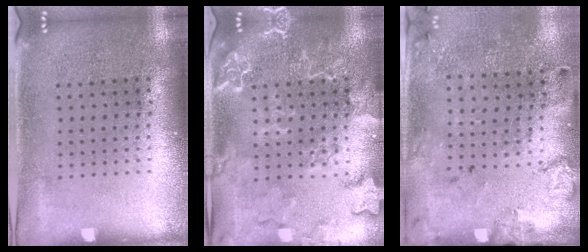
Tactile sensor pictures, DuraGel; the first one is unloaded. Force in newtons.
{"total": 2.4, "press": 2.3, "slide": 0.5}
{"total": 2.1, "press": 1.4, "slide": 1.6}